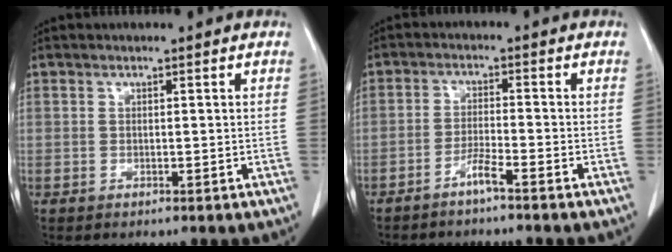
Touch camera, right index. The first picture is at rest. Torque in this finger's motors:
{"motor_torque": [0.40, -0.37, 0.00, 0.01]}